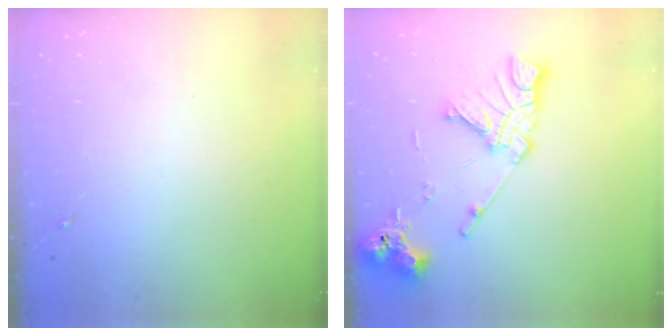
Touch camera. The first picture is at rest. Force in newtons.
{"total": 15.5, "press": 15.4, "slide": 1.9}